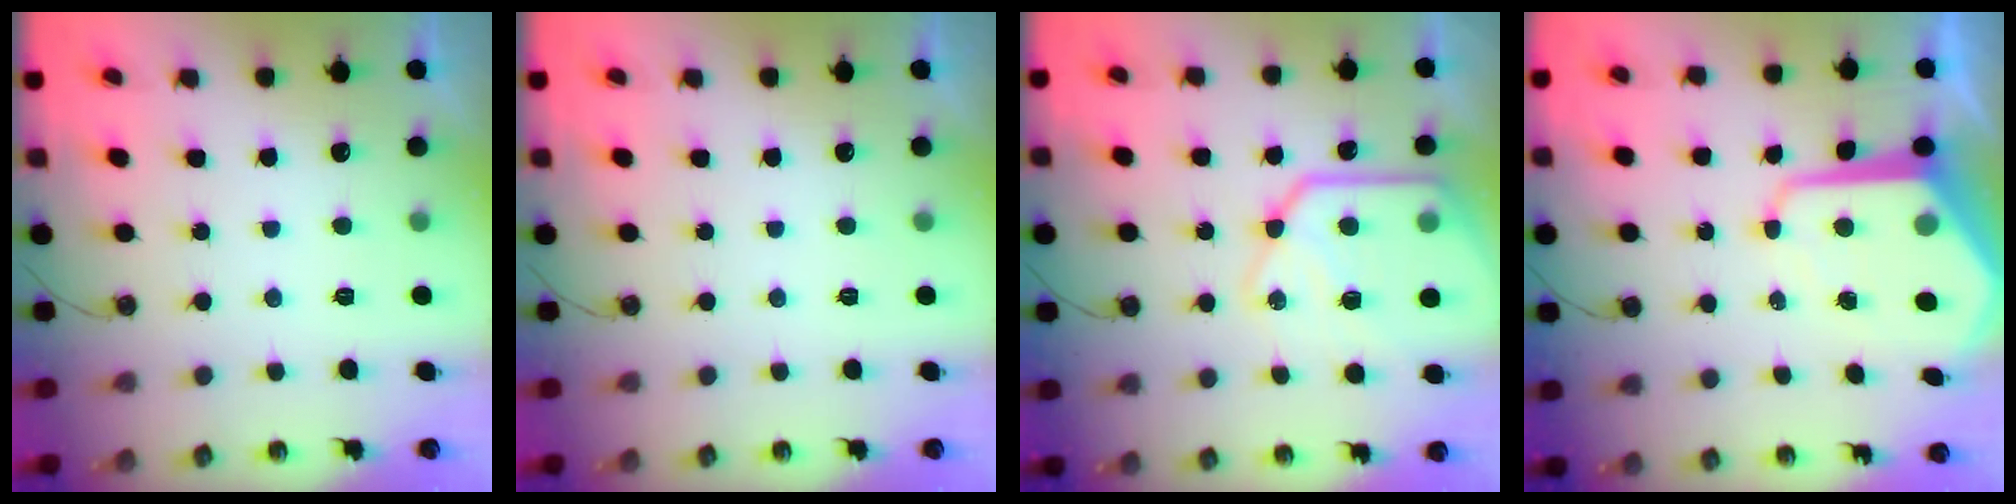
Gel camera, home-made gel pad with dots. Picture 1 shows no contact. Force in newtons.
{"total": 0.0}
{"total": 19.7, "press": 19.6, "slide": 2.2}
{"total": 12.7, "press": 12.7, "slide": 1.0}